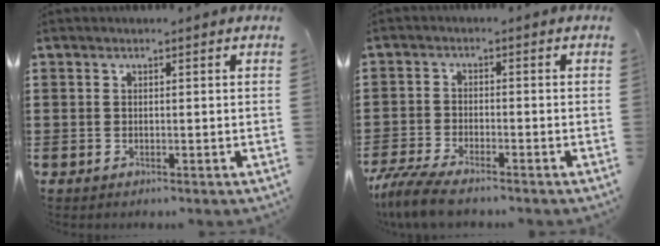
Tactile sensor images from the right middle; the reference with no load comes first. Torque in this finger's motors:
{"motor_torque": [1.20, -0.44, 0.42, 0.13]}